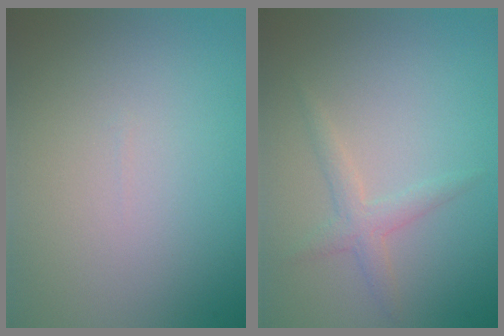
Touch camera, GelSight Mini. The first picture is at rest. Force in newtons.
{"total": 1.8, "press": 1.8, "slide": 0.1}